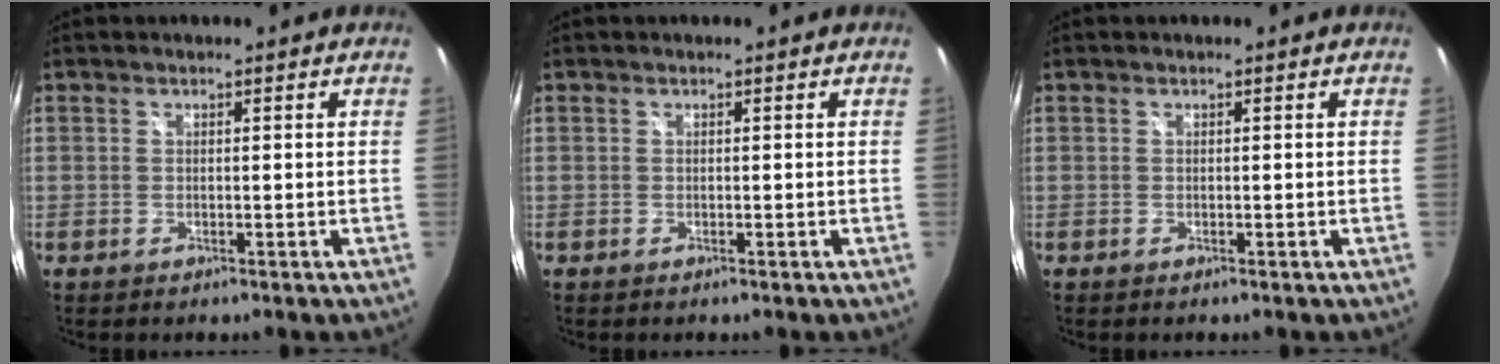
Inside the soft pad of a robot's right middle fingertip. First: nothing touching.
{"total": 0.0}
{"total": 0.0}